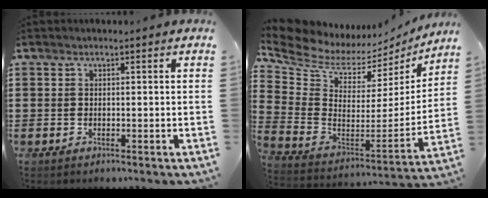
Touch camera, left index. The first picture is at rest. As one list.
[{"total": 6.0, "force": [5.0, 2.9, 1.7], "torque": [-0.071, -0.049, 0.082]}]